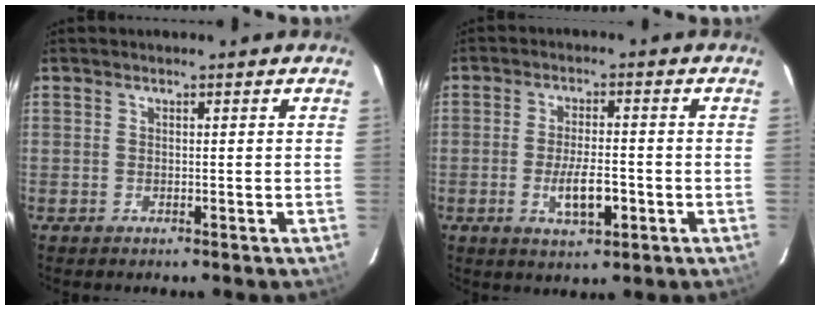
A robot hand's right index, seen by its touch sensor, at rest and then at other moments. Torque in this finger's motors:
{"motor_torque": [0.21, -0.06, 0.26, 0.04]}